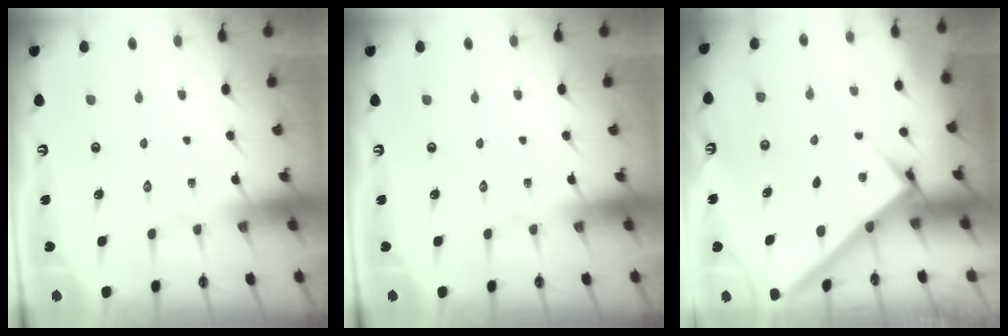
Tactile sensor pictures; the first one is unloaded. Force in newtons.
{"total": 0.0}
{"total": 2.9, "press": 2.8, "slide": 0.2}